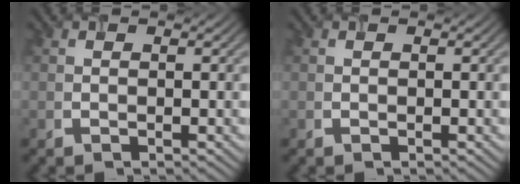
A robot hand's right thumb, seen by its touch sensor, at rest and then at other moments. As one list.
[{"total": 0.0}]